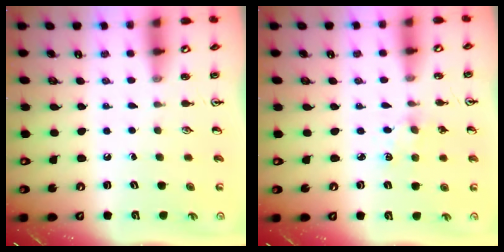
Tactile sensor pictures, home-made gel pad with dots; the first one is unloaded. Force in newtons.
{"total": 3.0, "press": 3.0, "slide": 0.4}